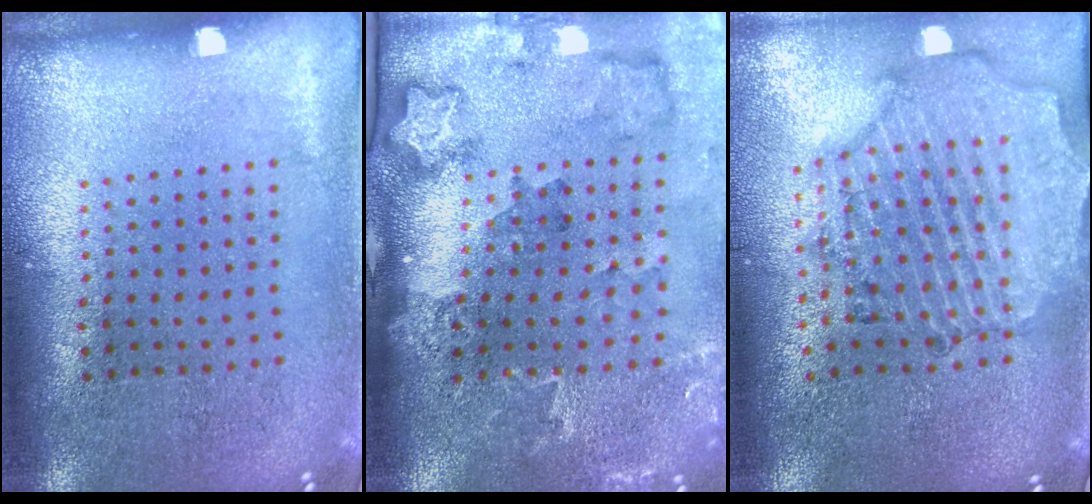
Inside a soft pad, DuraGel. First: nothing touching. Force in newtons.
{"total": 2.0, "press": 1.9, "slide": 0.4}
{"total": 1.7, "press": 1.7, "slide": 0.3}